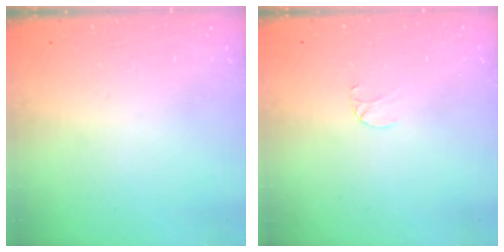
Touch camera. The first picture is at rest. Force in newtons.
{"total": 4.6, "press": 4.6, "slide": 0.4}